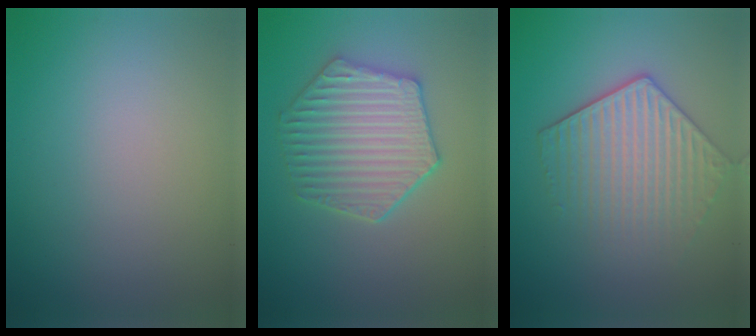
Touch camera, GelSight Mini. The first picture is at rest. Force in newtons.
{"total": 5.2, "press": 4.4, "slide": 2.7}
{"total": 4.4, "press": 3.8, "slide": 2.3}